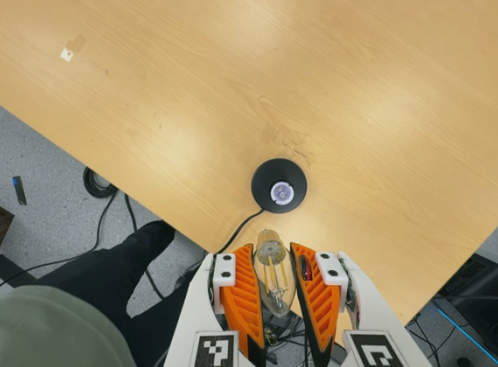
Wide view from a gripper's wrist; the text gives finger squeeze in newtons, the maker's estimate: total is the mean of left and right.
{"total": 20.3, "left": 22.2, "right": 18.4}